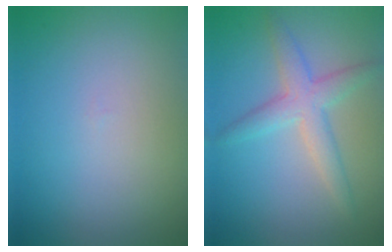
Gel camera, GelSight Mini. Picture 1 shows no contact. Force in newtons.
{"total": 3.5, "press": 3.5, "slide": 0.1}